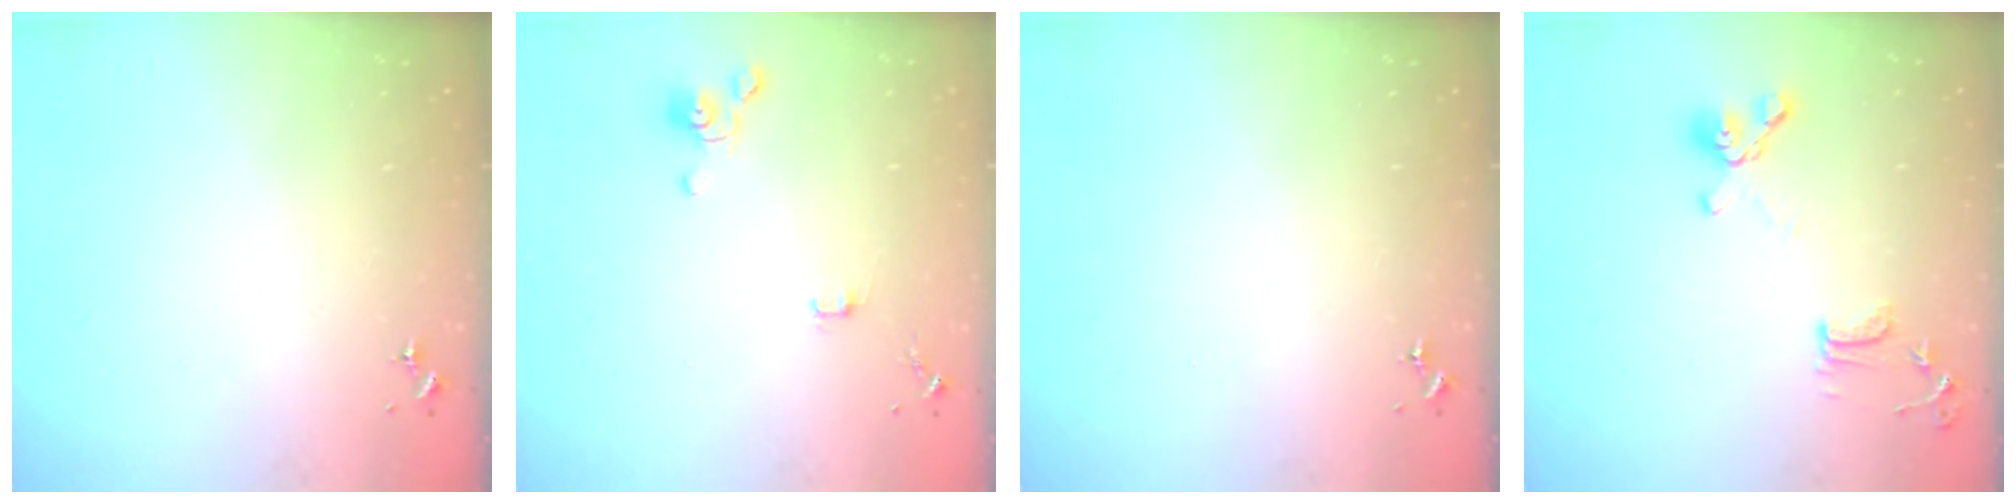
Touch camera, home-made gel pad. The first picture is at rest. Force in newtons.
{"total": 4.4, "press": 4.0, "slide": 1.8}
{"total": 0.0}
{"total": 11.2, "press": 11.0, "slide": 2.0}